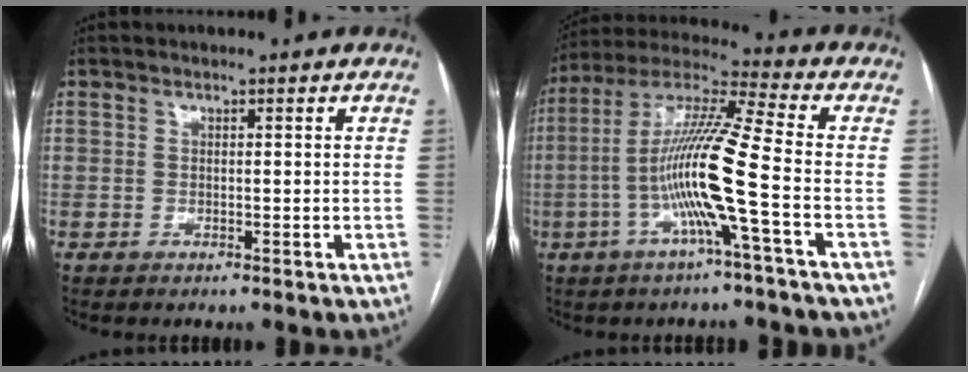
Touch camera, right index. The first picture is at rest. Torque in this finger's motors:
{"motor_torque": [2.14, 0.00, 1.05, 0.21]}